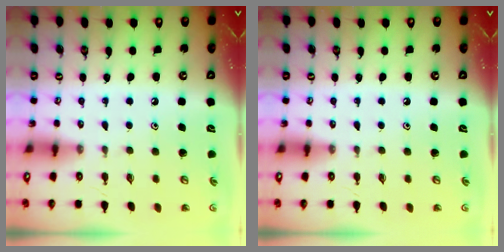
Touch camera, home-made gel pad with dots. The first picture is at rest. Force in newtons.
{"total": 0.0}